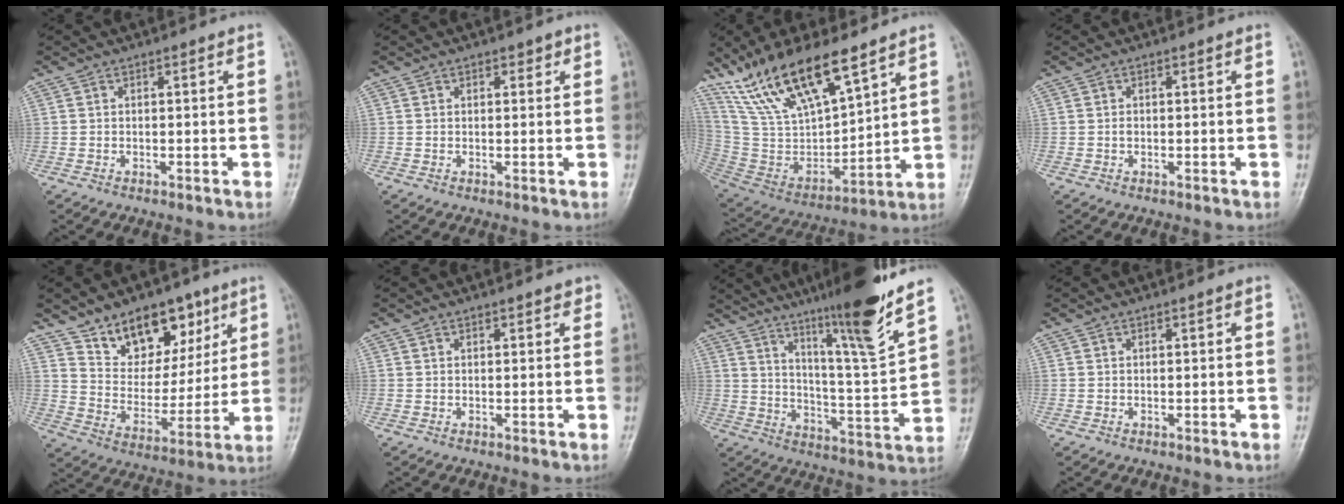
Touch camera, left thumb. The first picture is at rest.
{"total": 1.6, "force": [0.9, 1.0, 0.8], "torque": [0.003, -0.002, 0.009]}
{"total": 20.5, "force": [14.1, 7.1, 13.1], "torque": [-0.214, -0.059, 0.282]}
{"total": 0.6, "force": [-0.1, 0.5, 0.4], "torque": [-0.004, 0.001, -0.002]}
{"total": 15.9, "force": [9.9, 9.5, 8.1], "torque": [-0.076, -0.056, 0.173]}
{"total": 1.4, "force": [1.1, 0.7, 0.5], "torque": [0.005, -0.005, 0.011]}
{"total": 18.0, "force": [12.9, 0.1, 12.6], "torque": [-0.180, -0.076, 0.210]}
{"total": 0.0}